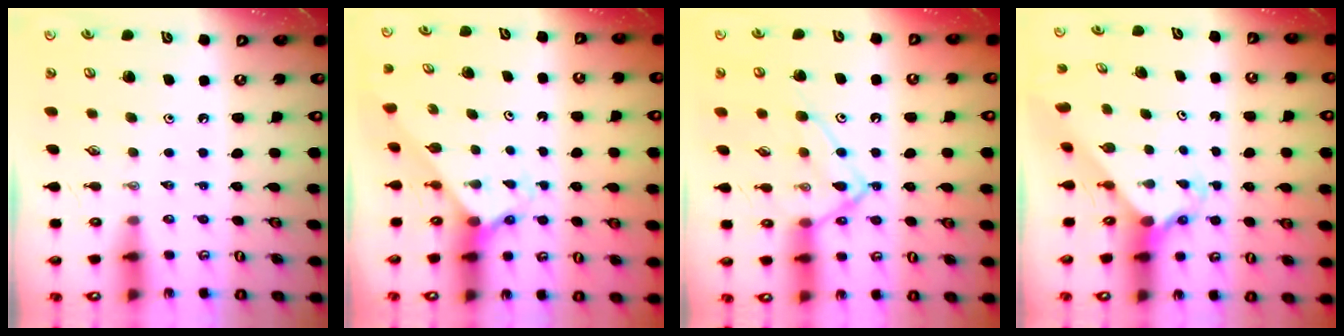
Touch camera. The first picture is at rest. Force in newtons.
{"total": 2.0, "press": 2.0, "slide": 0.1}
{"total": 12.9, "press": 12.9, "slide": 0.5}
{"total": 2.3, "press": 2.3, "slide": 0.3}